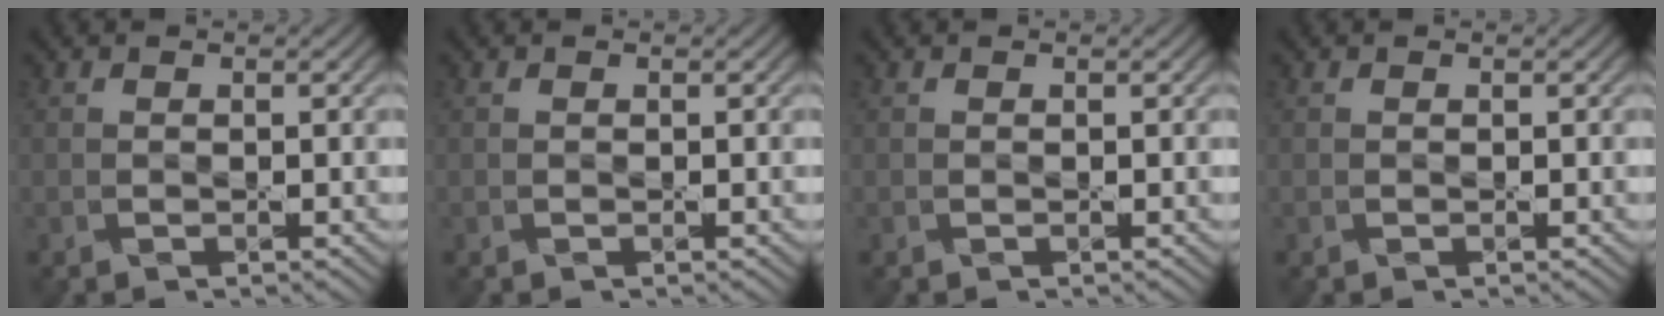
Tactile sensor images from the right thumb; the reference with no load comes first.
{"total": 0.0}
{"total": 0.0}
{"total": 0.0}